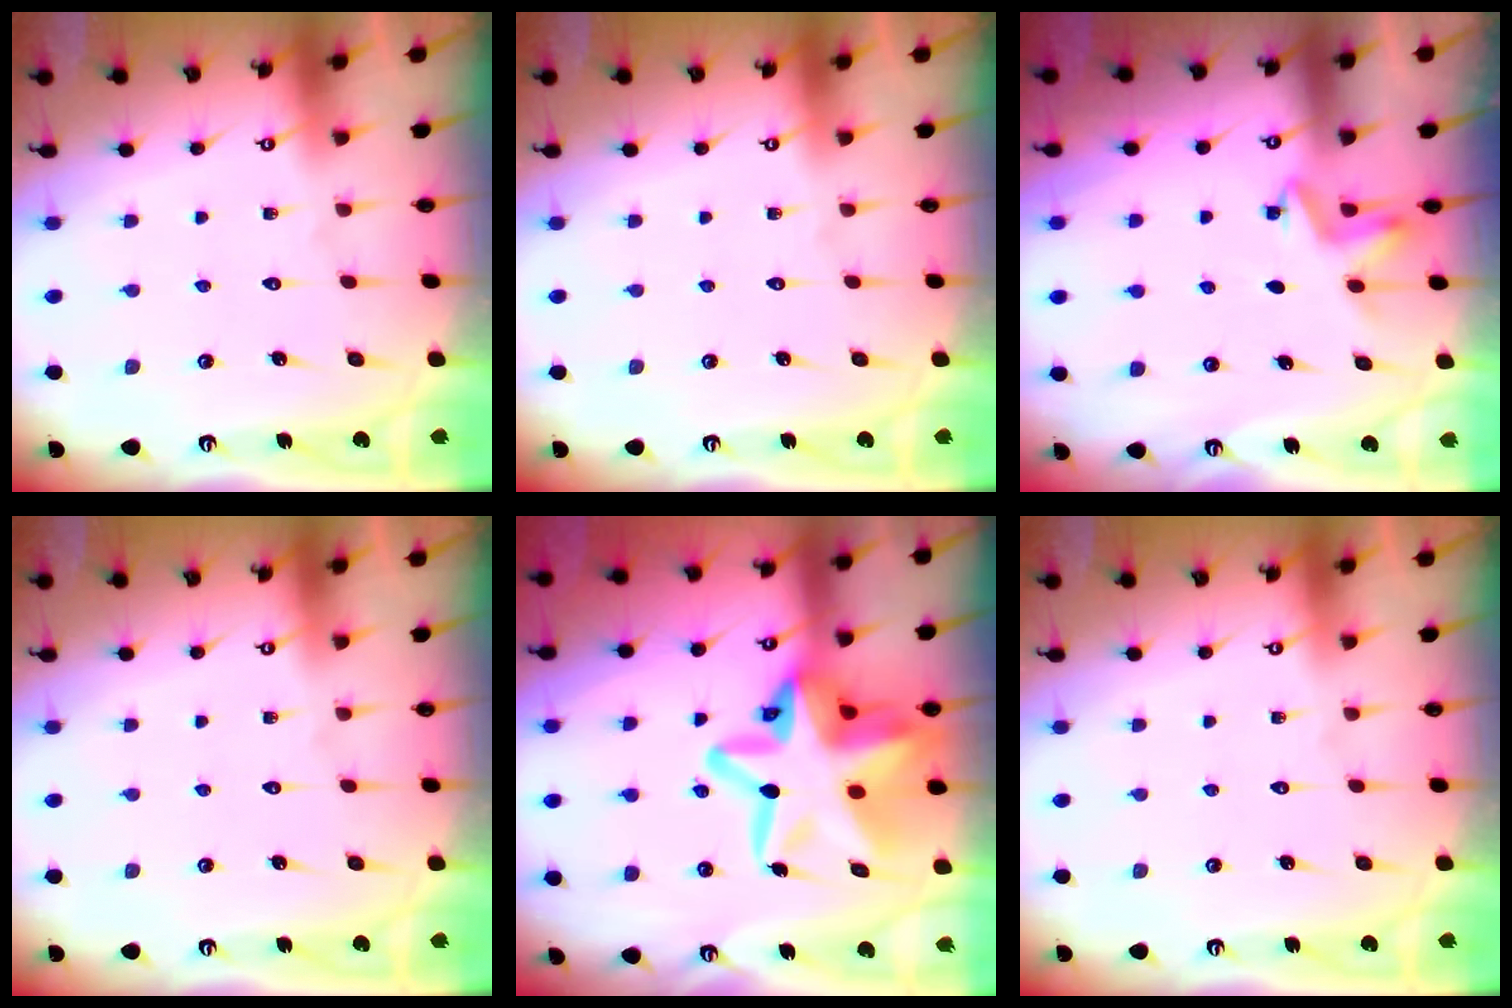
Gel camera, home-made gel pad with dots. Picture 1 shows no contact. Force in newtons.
{"total": 0.0}
{"total": 4.1, "press": 4.1, "slide": 0.8}
{"total": 0.0}
{"total": 22.3, "press": 21.9, "slide": 4.1}
{"total": 0.0}